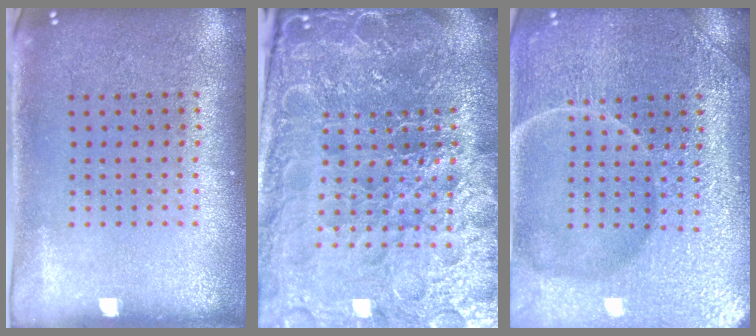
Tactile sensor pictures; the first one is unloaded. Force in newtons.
{"total": 6.9, "press": 6.0, "slide": 3.3}
{"total": 7.3, "press": 7.2, "slide": 0.9}